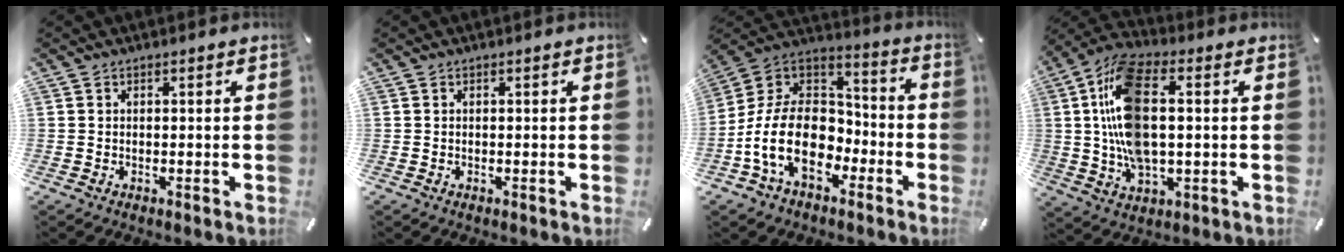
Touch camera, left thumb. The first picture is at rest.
{"total": 0.0}
{"total": 18.7, "force": [-6.2, 13.3, 11.6], "torque": [-0.247, 0.017, -0.104]}
{"total": 15.6, "force": [1.6, 8.0, 13.3], "torque": [-0.293, -0.001, 0.027]}